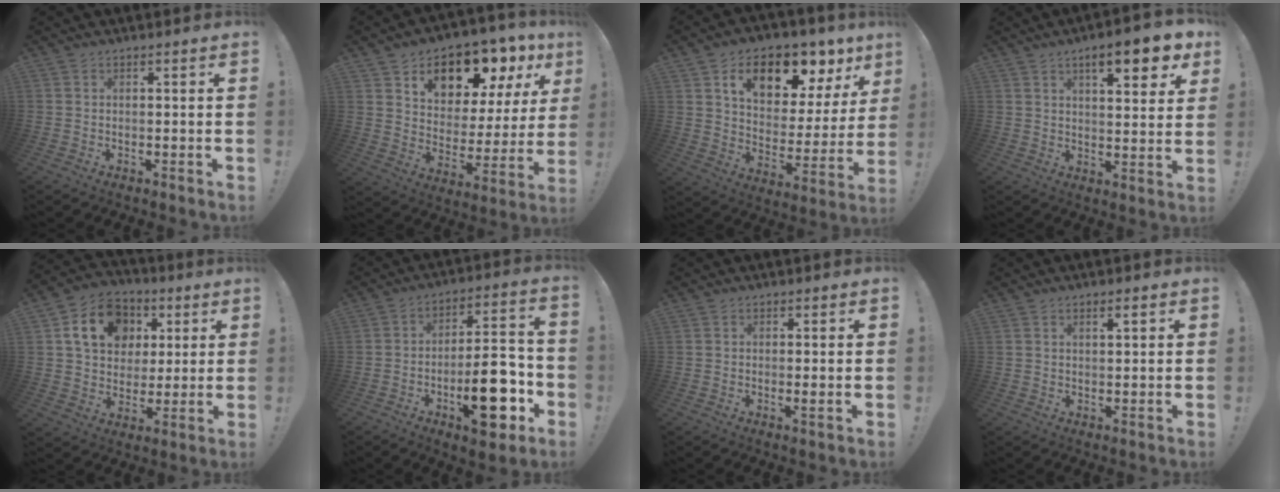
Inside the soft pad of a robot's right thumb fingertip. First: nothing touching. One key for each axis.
{"total": 13.3, "fx": 9.8, "fy": 6.6, "fz": 6.1, "tx": -0.087, "ty": -0.078, "tz": 0.170}
{"total": 14.9, "fx": 9.2, "fy": 7.8, "fz": 8.8, "tx": -0.136, "ty": -0.055, "tz": 0.153}
{"total": 10.7, "fx": 5.9, "fy": 2.7, "fz": 8.5, "tx": -0.107, "ty": -0.032, "tz": 0.091}
{"total": 15.7, "fx": 5.4, "fy": 12.4, "fz": 8.0, "tx": -0.114, "ty": -0.009, "tz": 0.111}
{"total": 18.6, "fx": -7.1, "fy": 7.4, "fz": 15.5, "tx": -0.213, "ty": 0.047, "tz": -0.100}
{"total": 1.3, "fx": 0.2, "fy": -0.2, "fz": 1.3, "tx": -0.014, "ty": -0.006, "tz": 0.000}
{"total": 1.9, "fx": 1.1, "fy": 0.4, "fz": 1.5, "tx": -0.017, "ty": -0.004, "tz": 0.015}